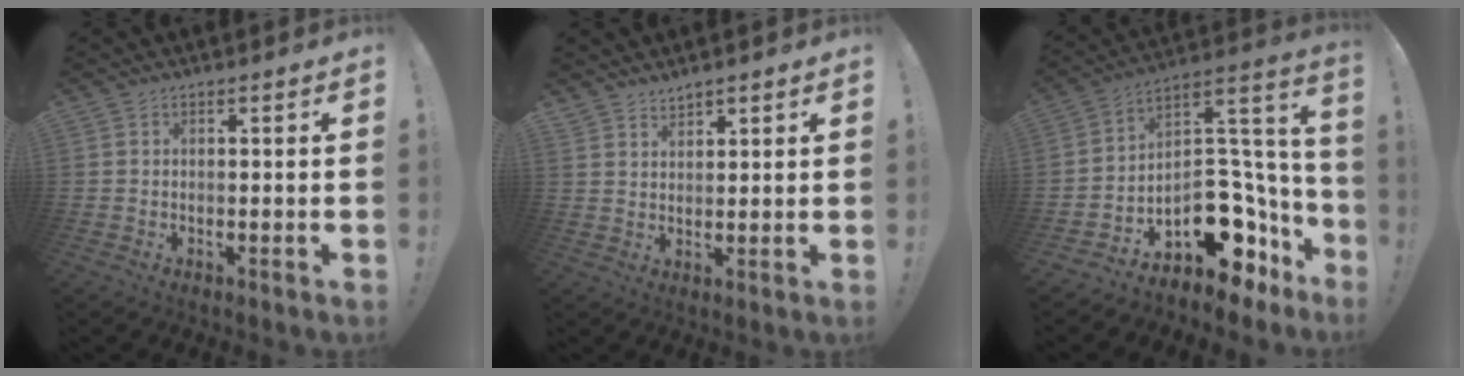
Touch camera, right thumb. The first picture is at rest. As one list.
[{"total": 3.2, "force": [2.9, 1.2, 0.4], "torque": [0.000, -0.021, 0.054]}, {"total": 15.5, "force": [-6.5, 10.7, 9.1], "torque": [-0.086, 0.020, -0.086]}]